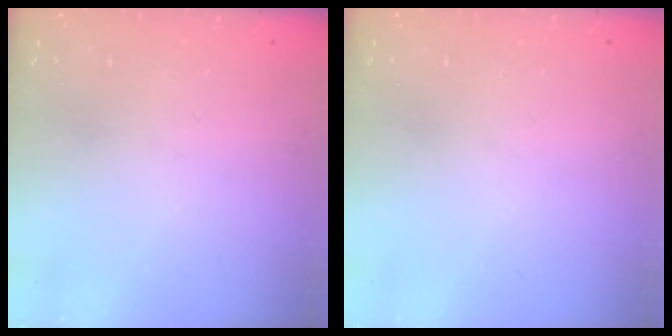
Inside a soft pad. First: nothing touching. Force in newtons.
{"total": 0.0}